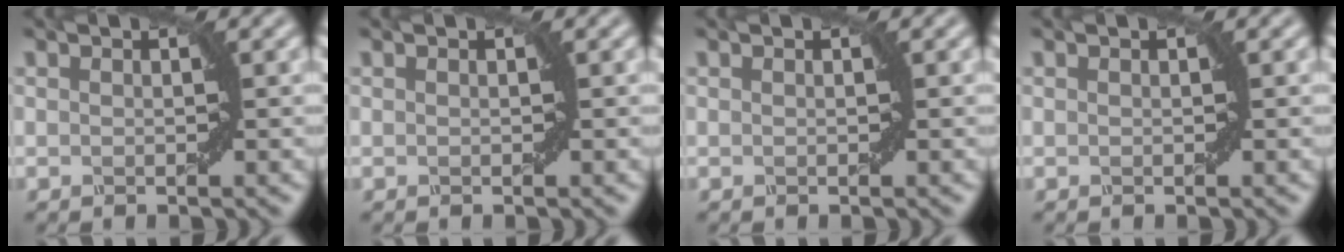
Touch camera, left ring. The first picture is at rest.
{"total": 0.0}
{"total": 0.0}
{"total": 0.0}